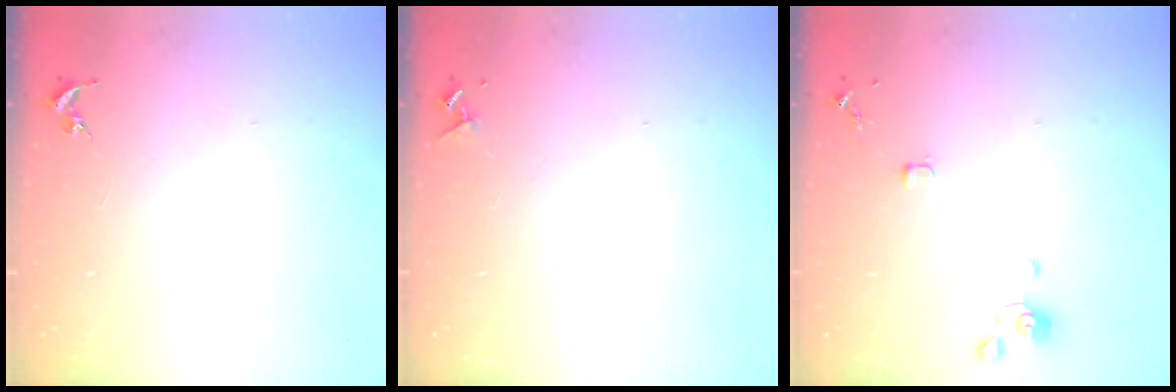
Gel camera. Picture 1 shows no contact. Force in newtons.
{"total": 4.2, "press": 4.2, "slide": 0.5}
{"total": 4.0, "press": 4.0, "slide": 0.8}